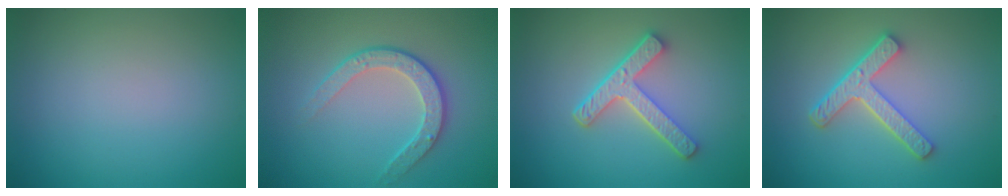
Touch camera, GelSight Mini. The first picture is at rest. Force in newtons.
{"total": 3.2, "press": 2.6, "slide": 1.8}
{"total": 4.4, "press": 3.4, "slide": 2.7}
{"total": 4.4, "press": 3.3, "slide": 2.9}